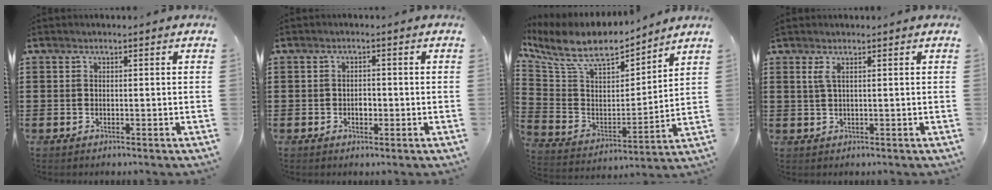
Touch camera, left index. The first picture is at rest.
{"total": 1.6, "force": [-0.3, 1.0, 1.2], "torque": [-0.025, 0.003, -0.006]}
{"total": 9.0, "force": [7.5, 3.2, 4.0], "torque": [-0.118, -0.046, 0.129]}
{"total": 1.5, "force": [0.6, 0.1, 1.4], "torque": [-0.038, -0.003, 0.008]}